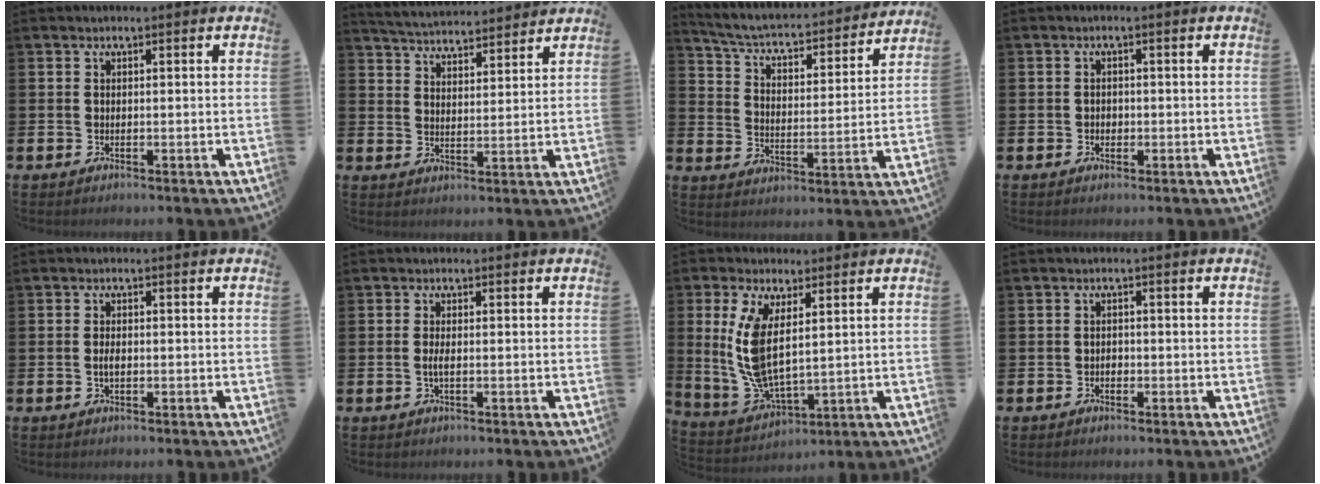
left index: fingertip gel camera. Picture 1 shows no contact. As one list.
[{"total": 4.8, "force": [4.8, 0.4, 0.0], "torque": [-0.023, -0.032, 0.085]}, {"total": 5.1, "force": [4.6, 1.1, 1.9], "torque": [-0.065, -0.039, 0.069]}, {"total": 1.0, "force": [-0.3, 0.9, 0.4], "torque": [-0.008, 0.007, -0.007]}, {"total": 1.6, "force": [-0.3, 0.7, 1.4], "torque": [-0.025, 0.002, -0.006]}, {"total": 1.3, "force": [-0.3, 0.2, 1.3], "torque": [-0.031, 0.002, -0.005]}, {"total": 8.4, "force": [2.7, 3.9, 7.0], "torque": [-0.165, -0.011, 0.047]}, {"total": 0.9, "force": [-0.5, 0.7, 0.3], "torque": [-0.006, 0.003, -0.011]}]